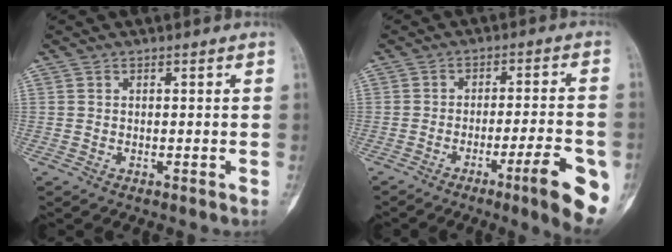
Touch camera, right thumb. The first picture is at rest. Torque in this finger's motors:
{"motor_torque": [-0.01, 0.48, 0.14, -0.12, 0.06]}